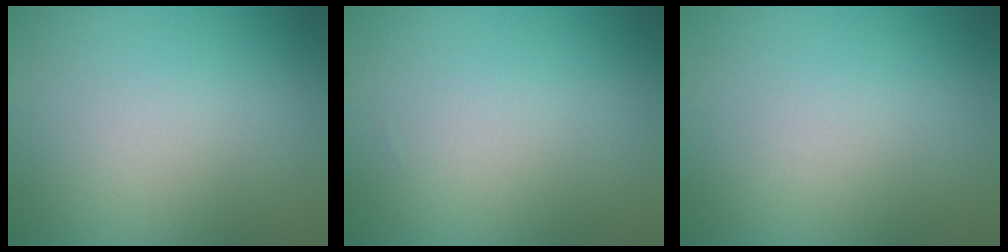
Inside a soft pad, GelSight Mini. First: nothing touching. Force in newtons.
{"total": 0.0}
{"total": 0.0}